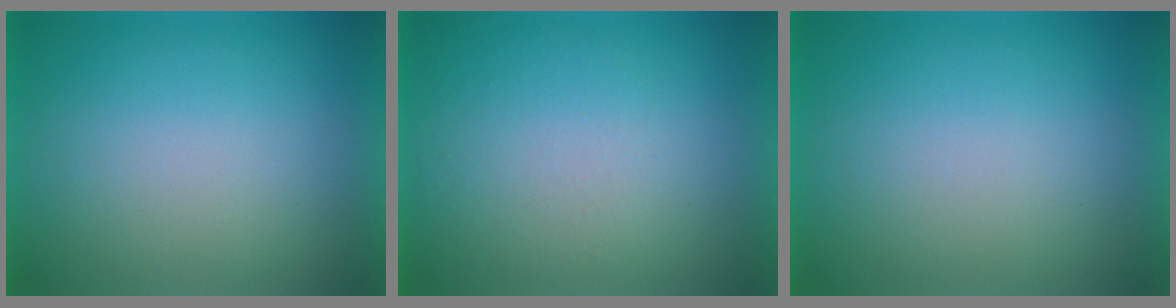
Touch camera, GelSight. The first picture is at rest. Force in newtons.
{"total": 1.0}
{"total": 0.0}